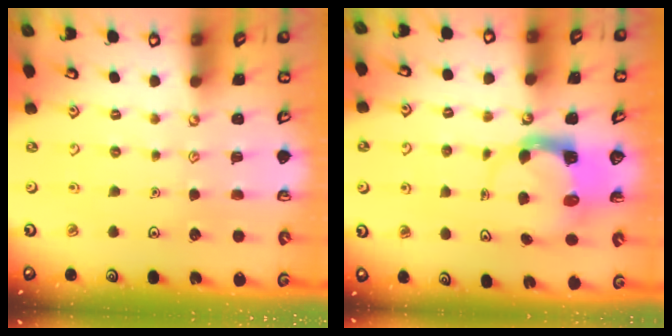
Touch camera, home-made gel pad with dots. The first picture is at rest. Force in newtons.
{"total": 3.7, "press": 3.7, "slide": 0.5}